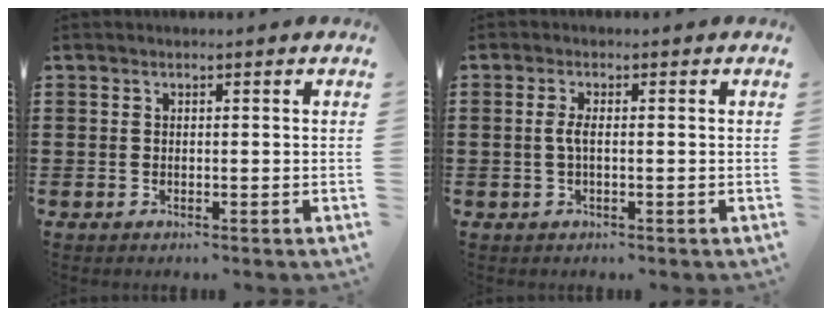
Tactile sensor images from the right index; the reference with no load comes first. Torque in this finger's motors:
{"motor_torque": [0.40, -0.24, 0.17, 0.07]}